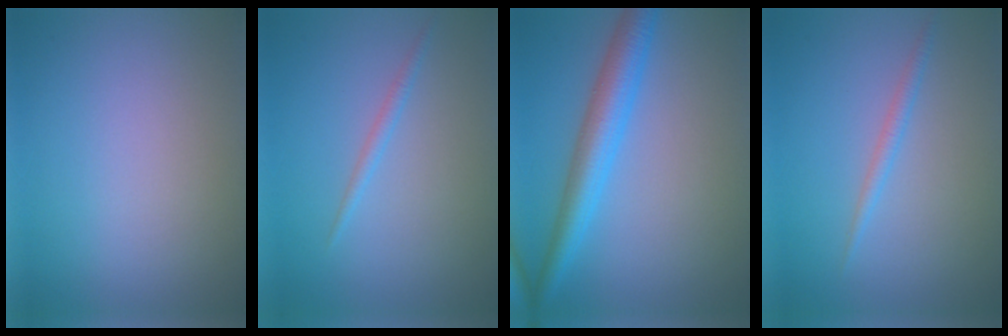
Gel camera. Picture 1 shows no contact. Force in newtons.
{"total": 1.0, "press": 1.0, "slide": 0.1}
{"total": 4.8, "press": 4.8, "slide": 0.2}
{"total": 1.2, "press": 1.2, "slide": 0.1}